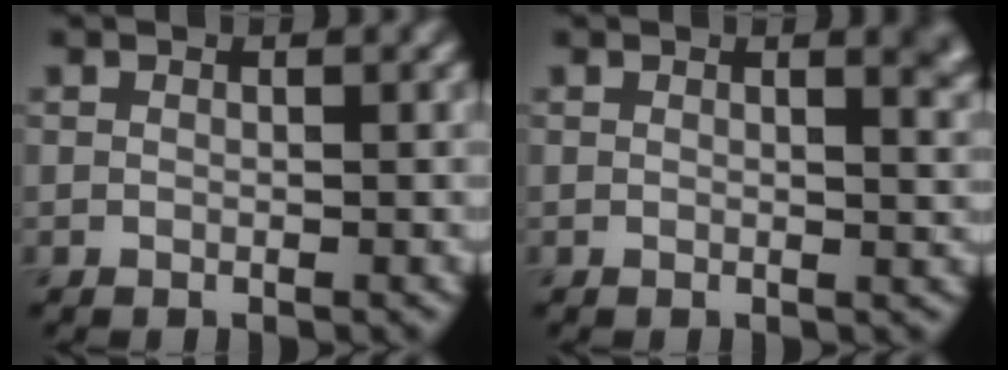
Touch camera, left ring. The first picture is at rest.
{"total": 2.4, "force": [1.4, 0.9, 1.7], "torque": [-0.005, 0.003, 0.016]}